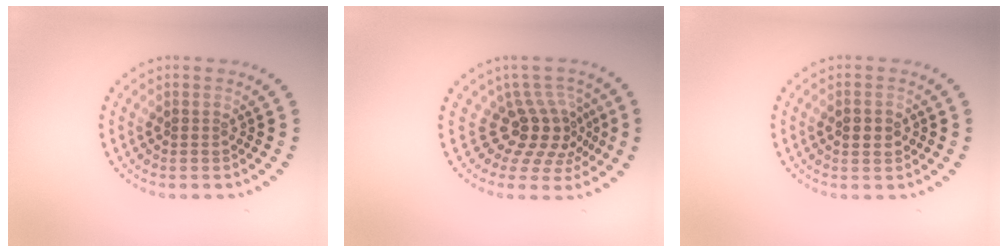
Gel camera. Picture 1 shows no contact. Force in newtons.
{"total": 4.0, "press": 2.7, "slide": 2.9}
{"total": 2.3, "press": 2.3, "slide": 0.1}